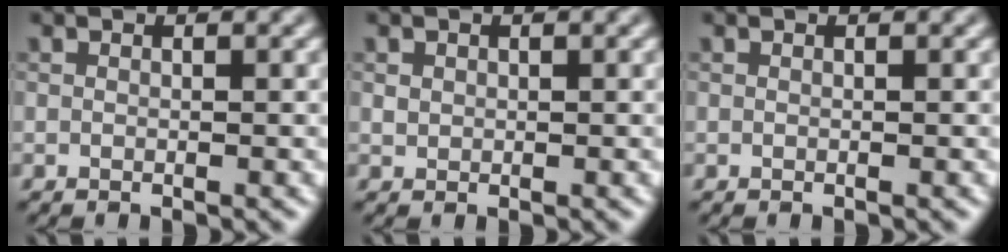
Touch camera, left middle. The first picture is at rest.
{"total": 0.5, "force": [0.2, 0.5, 0.1], "torque": [0.001, -0.002, 0.004]}
{"total": 0.0}